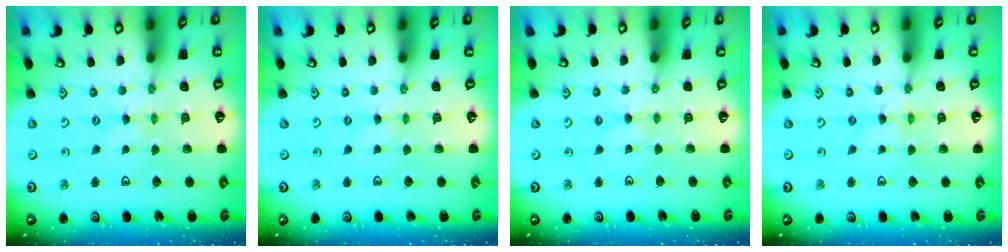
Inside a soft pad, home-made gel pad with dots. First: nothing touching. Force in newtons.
{"total": 1.2, "press": 1.1, "slide": 0.2}
{"total": 1.5, "press": 1.5, "slide": 0.3}
{"total": 0.0}